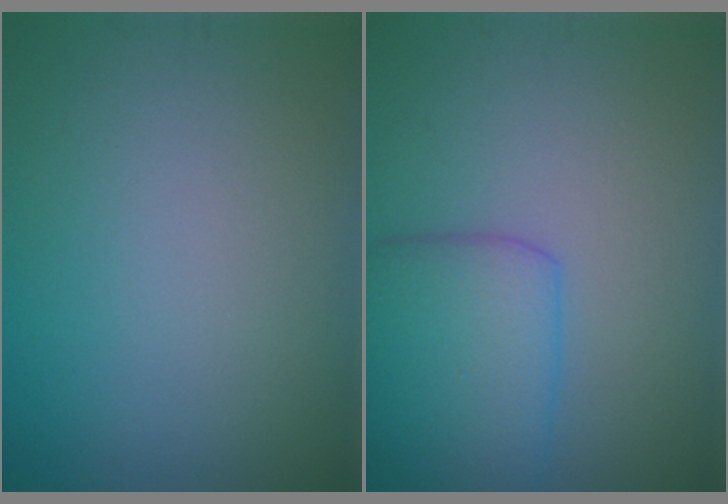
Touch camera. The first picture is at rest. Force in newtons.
{"total": 4.9, "press": 4.9, "slide": 0.2}